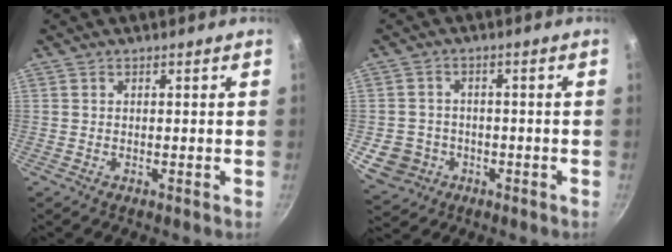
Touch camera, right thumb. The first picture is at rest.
{"total": 7.1, "force": [-2.1, 6.3, 2.2], "torque": [-0.022, 0.019, -0.023]}